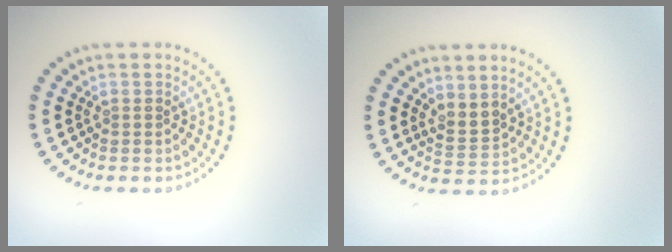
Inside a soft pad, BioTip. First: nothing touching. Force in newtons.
{"total": 2.1, "press": 1.6, "slide": 1.3}